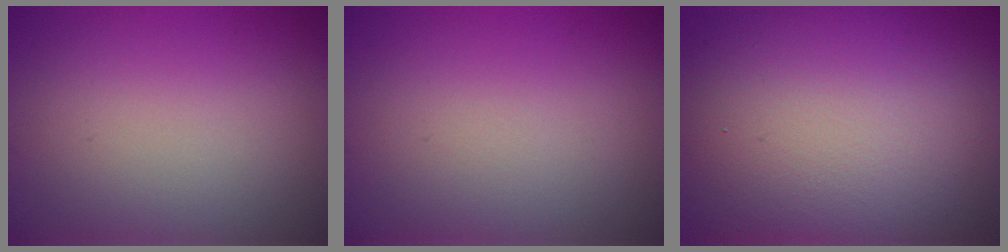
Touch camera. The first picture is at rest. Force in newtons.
{"total": 0.0}
{"total": 15.2, "press": 15.2, "slide": 0.6}